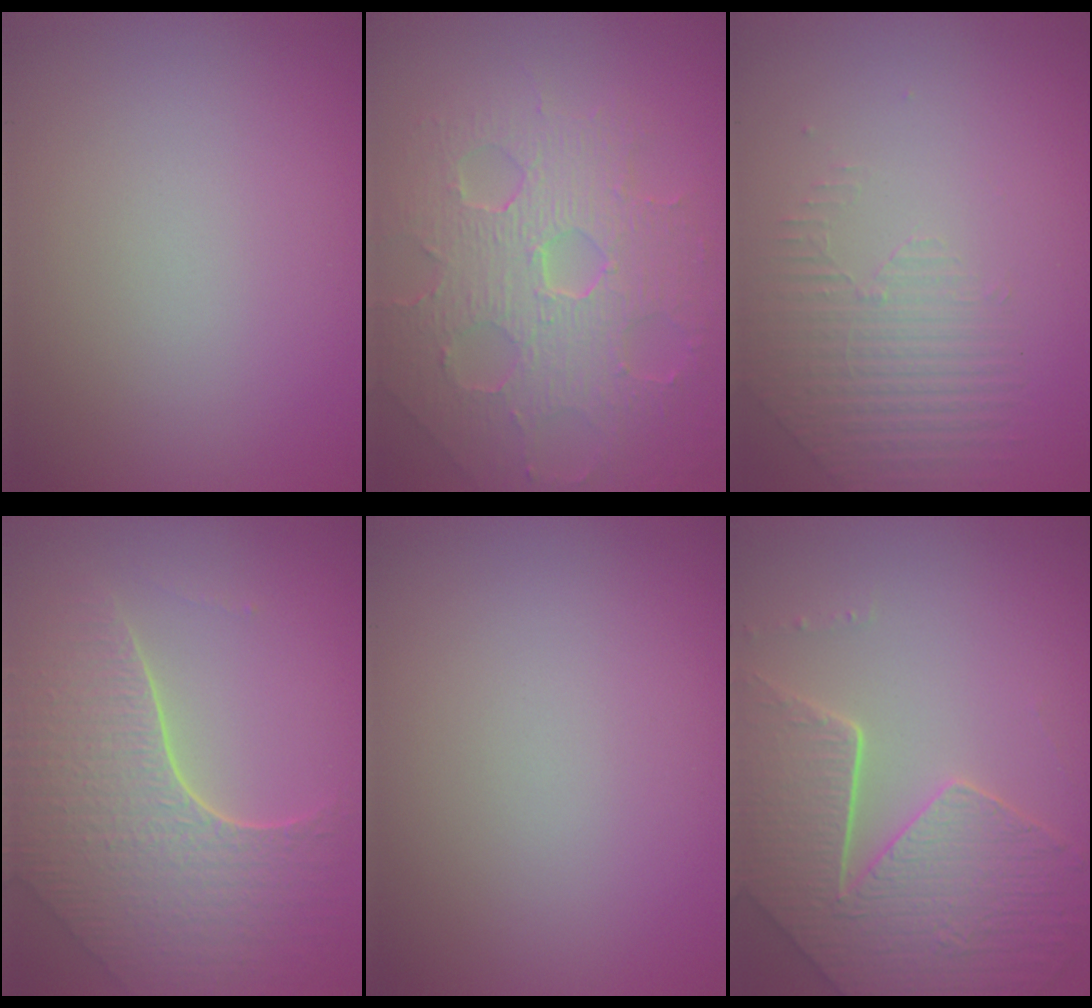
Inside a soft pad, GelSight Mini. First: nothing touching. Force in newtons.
{"total": 8.6, "press": 5.9, "slide": 6.2}
{"total": 1.5, "press": 0.9, "slide": 1.2}
{"total": 7.6, "press": 5.3, "slide": 5.5}
{"total": 0.0}
{"total": 7.6, "press": 5.7, "slide": 5.1}